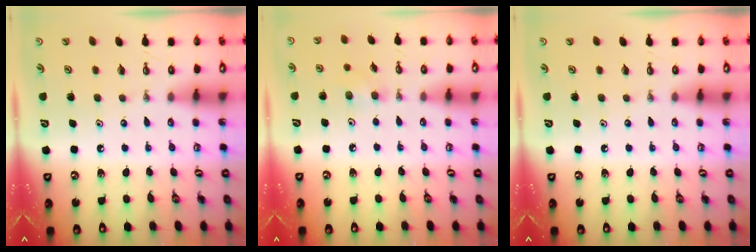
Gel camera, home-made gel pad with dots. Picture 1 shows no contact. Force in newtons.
{"total": 5.2, "press": 5.0, "slide": 1.2}
{"total": 0.0}